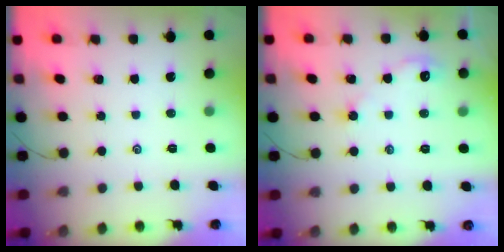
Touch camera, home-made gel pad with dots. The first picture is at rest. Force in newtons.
{"total": 2.5, "press": 2.5, "slide": 0.4}